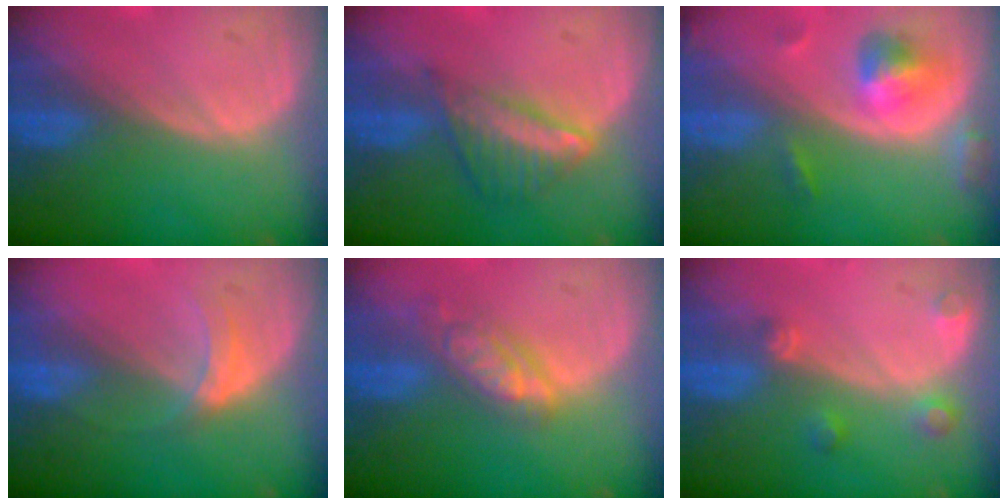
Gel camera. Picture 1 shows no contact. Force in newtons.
{"total": 6.1, "press": 5.4, "slide": 2.9}
{"total": 5.5, "press": 5.3, "slide": 1.7}
{"total": 3.2, "press": 2.8, "slide": 1.6}
{"total": 5.6, "press": 5.1, "slide": 2.4}
{"total": 3.2, "press": 2.9, "slide": 1.3}